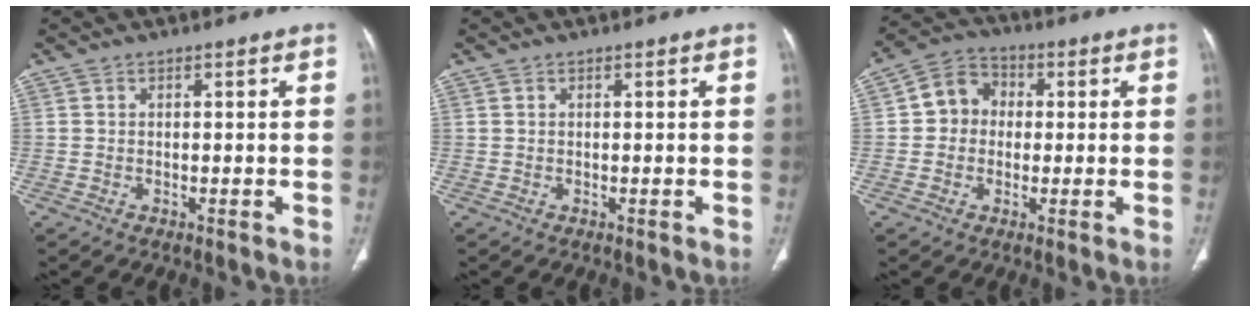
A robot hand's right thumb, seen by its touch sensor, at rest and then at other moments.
{"total": 0.0}
{"total": 7.3, "force": [0.2, 6.6, 3.3], "torque": [-0.033, 0.021, -0.012]}